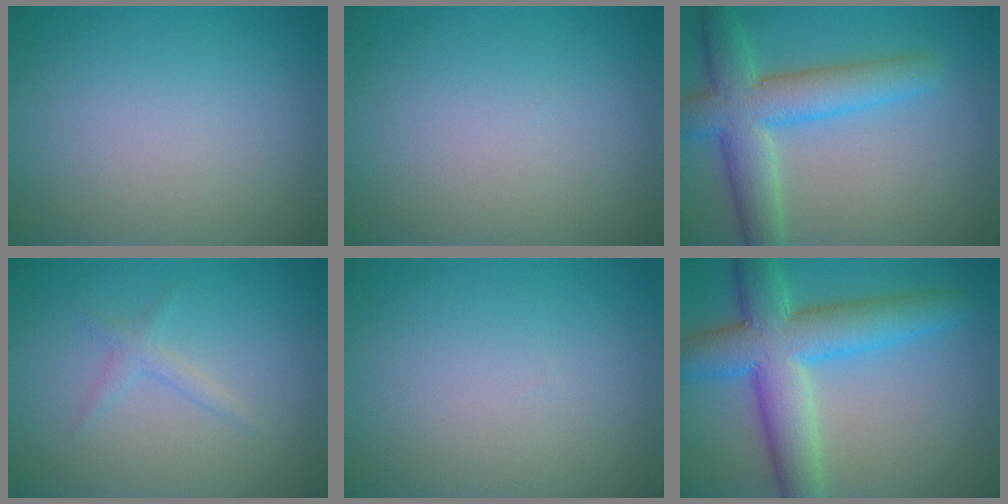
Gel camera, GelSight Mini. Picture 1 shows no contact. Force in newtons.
{"total": 0.0}
{"total": 6.9, "press": 6.9, "slide": 0.3}
{"total": 1.2, "press": 1.2, "slide": 0.0}
{"total": 0.0}
{"total": 9.0, "press": 9.0, "slide": 0.2}